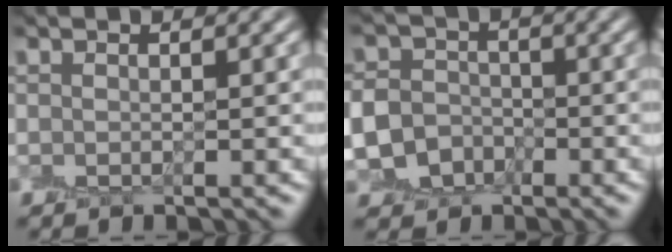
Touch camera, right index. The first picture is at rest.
{"total": 5.2, "force": [-1.8, 4.6, 1.7], "torque": [-0.021, -0.004, -0.053]}